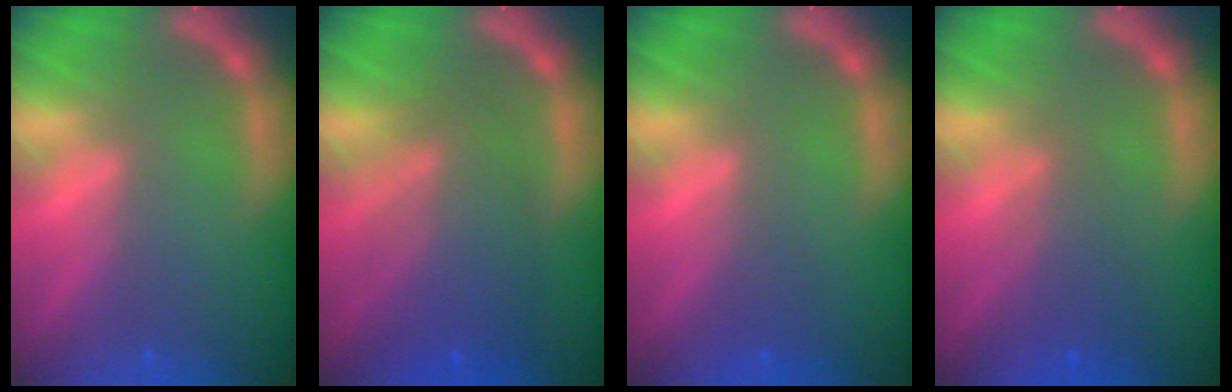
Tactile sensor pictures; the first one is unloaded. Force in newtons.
{"total": 7.0}
{"total": 1.5}
{"total": 3.1}